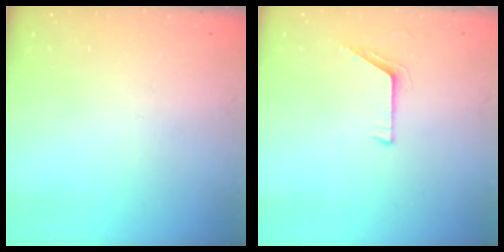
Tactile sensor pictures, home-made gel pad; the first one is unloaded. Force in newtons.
{"total": 6.1, "press": 6.0, "slide": 0.6}